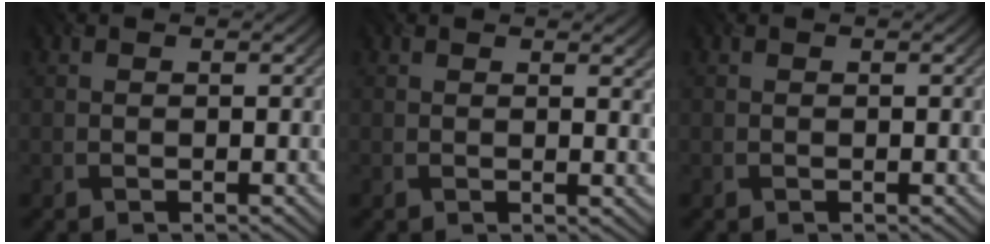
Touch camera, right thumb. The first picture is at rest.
{"total": 2.3, "force": [1.6, 0.4, 1.7], "torque": [-0.027, 0.000, 0.030]}
{"total": 0.0}